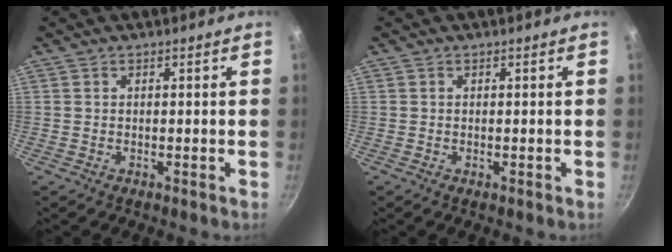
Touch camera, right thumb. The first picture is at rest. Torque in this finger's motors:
{"motor_torque": [0.26, 0.04, 0.26, -0.68, -0.07]}